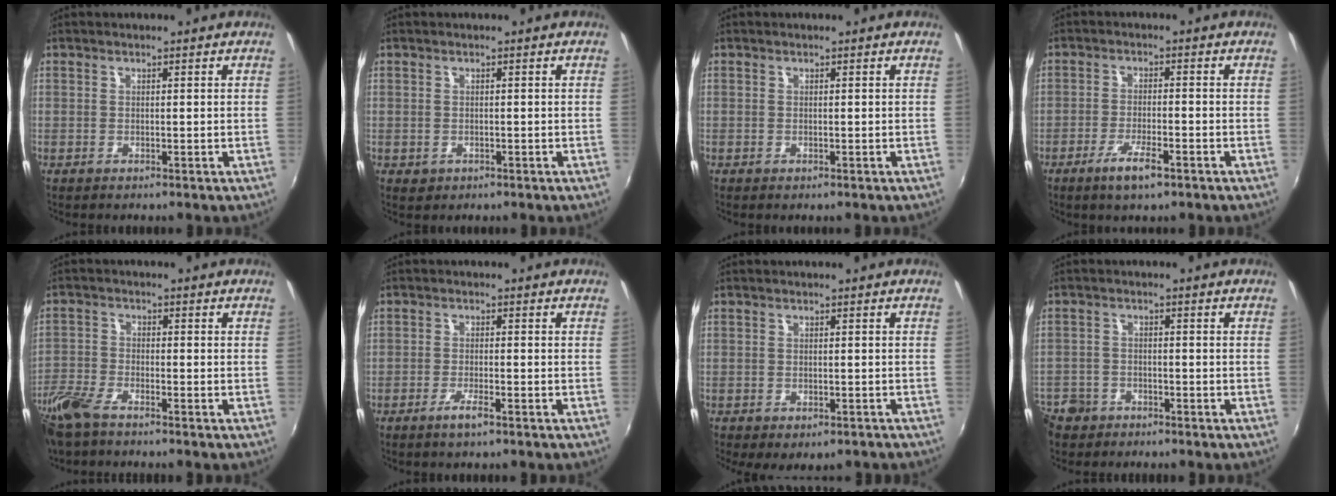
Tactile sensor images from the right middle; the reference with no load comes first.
{"total": 1.3, "force": [-0.4, 1.1, 0.5], "torque": [-0.008, -0.003, -0.005]}
{"total": 0.0}
{"total": 5.6, "force": [-3.4, 1.2, 4.2], "torque": [-0.093, -0.010, -0.062]}
{"total": 8.0, "force": [-6.3, 2.4, 4.4], "torque": [-0.115, -0.019, -0.133]}
{"total": 3.0, "force": [-2.0, 0.3, 2.2], "torque": [-0.052, -0.004, -0.041]}
{"total": 5.4, "force": [-3.7, 2.5, 3.1], "torque": [-0.064, -0.028, -0.046]}
{"total": 8.3, "force": [-5.0, 6.3, 2.2], "torque": [-0.081, 0.011, -0.086]}